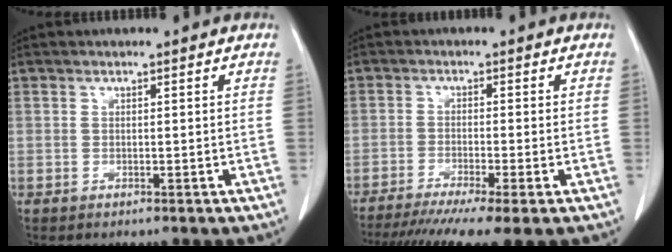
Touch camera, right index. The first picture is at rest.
{"total": 11.8, "force": [-9.0, -0.1, 7.5], "torque": [-0.116, -0.025, -0.143]}